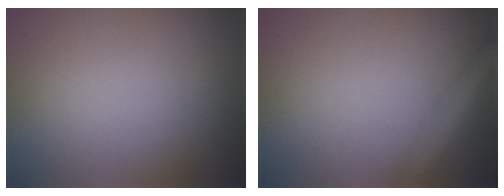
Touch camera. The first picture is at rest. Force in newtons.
{"total": 4.7, "press": 4.7, "slide": 0.1}